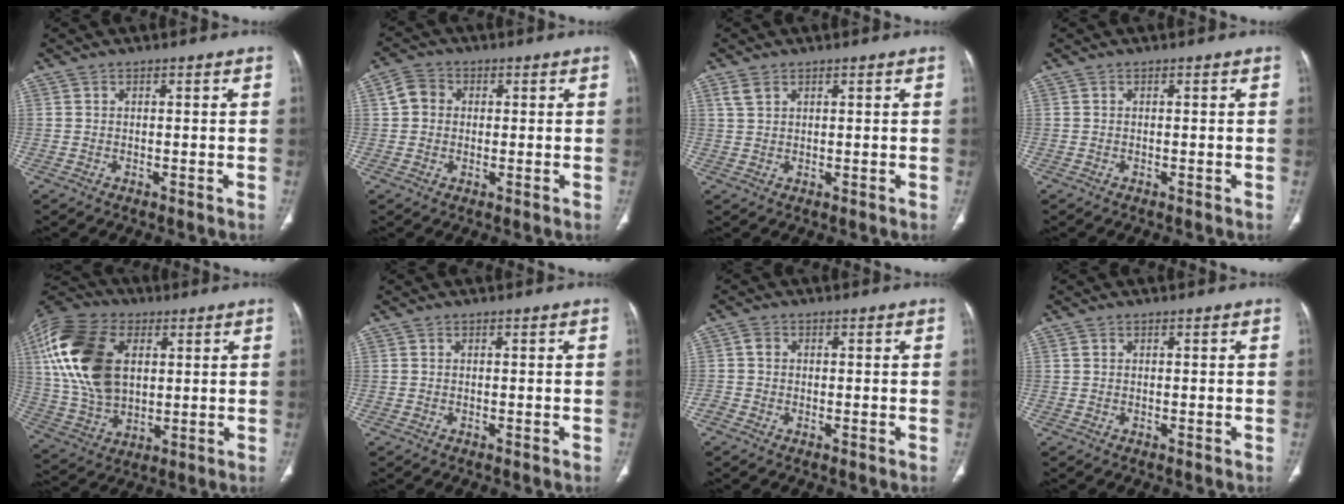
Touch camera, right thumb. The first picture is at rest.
{"total": 4.4, "force": [0.7, 3.8, 1.9], "torque": [-0.022, 0.008, 0.008]}
{"total": 2.4, "force": [1.5, 1.4, 1.2], "torque": [-0.027, 0.002, 0.037]}
{"total": 0.0}
{"total": 22.7, "force": [5.4, 14.6, 16.5], "torque": [-0.334, -0.004, 0.100]}
{"total": 0.0}
{"total": 1.7, "force": [-0.1, 1.5, 0.7], "torque": [-0.005, 0.005, -0.008]}
{"total": 0.5, "force": [0.3, 0.4, 0.2], "torque": [-0.002, 0.003, 0.006]}